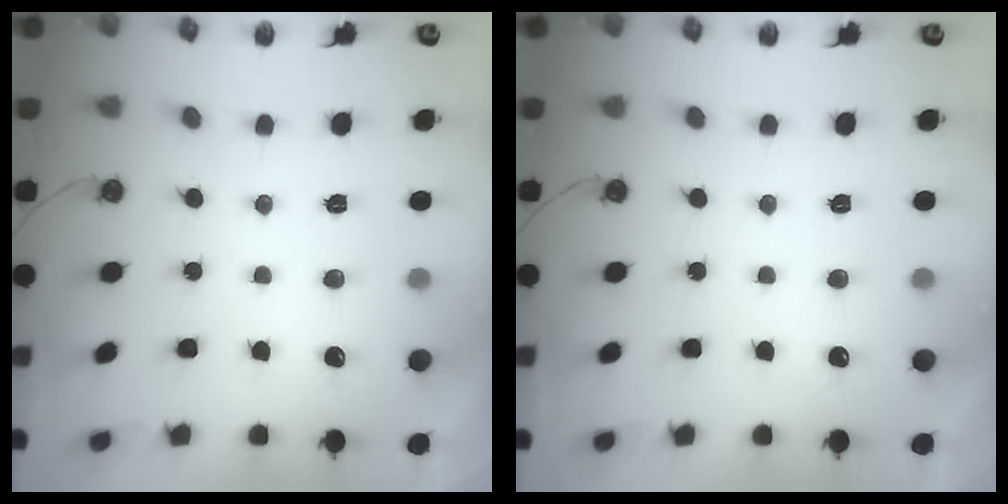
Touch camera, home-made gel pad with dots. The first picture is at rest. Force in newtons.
{"total": 0.0}